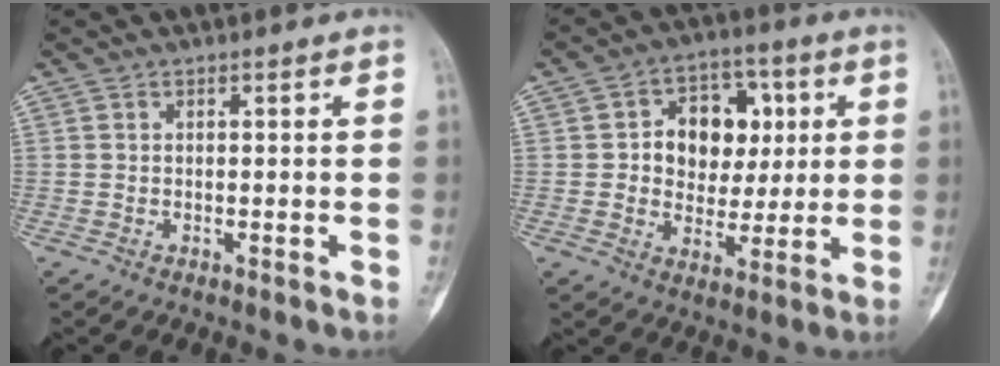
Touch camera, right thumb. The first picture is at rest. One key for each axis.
{"total": 12.5, "fx": 2.3, "fy": 9.6, "fz": 7.7, "tx": -0.056, "ty": 0.008, "tz": 0.036}